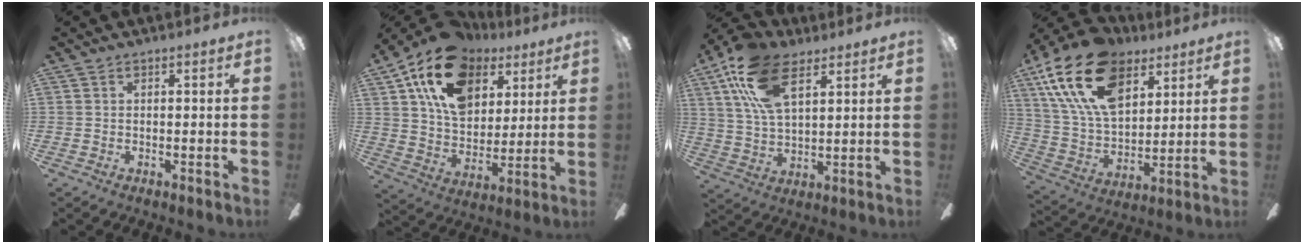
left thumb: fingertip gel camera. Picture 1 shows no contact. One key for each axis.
{"total": 18.4, "fx": 10.4, "fy": 12.0, "fz": 9.3, "tx": -0.170, "ty": -0.034, "tz": 0.193}
{"total": 17.5, "fx": 9.1, "fy": 8.8, "fz": 12.1, "tx": -0.245, "ty": -0.010, "tz": 0.165}
{"total": 22.6, "fx": 12.1, "fy": 13.1, "fz": 13.9, "tx": -0.270, "ty": -0.042, "tz": 0.215}